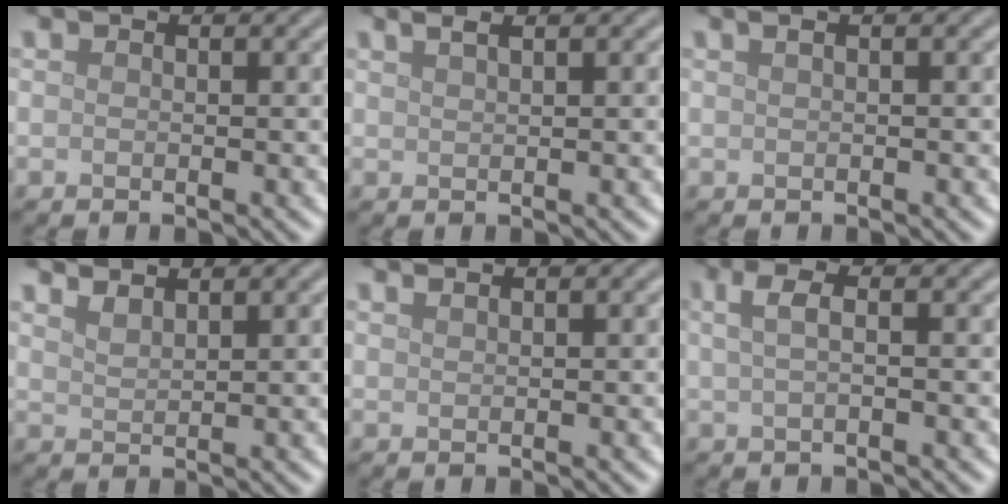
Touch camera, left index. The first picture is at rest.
{"total": 2.3, "force": [1.5, 0.9, 1.5], "torque": [-0.008, 0.005, 0.002]}
{"total": 2.5, "force": [1.2, 1.2, 1.8], "torque": [-0.009, 0.014, -0.004]}
{"total": 2.0, "force": [1.8, 0.4, 0.7], "torque": [-0.008, 0.005, 0.030]}
{"total": 1.3, "force": [1.0, 0.5, 0.7], "torque": [-0.001, -0.002, 0.006]}
{"total": 2.3, "force": [0.6, 0.7, 2.1], "torque": [-0.038, 0.007, 0.008]}